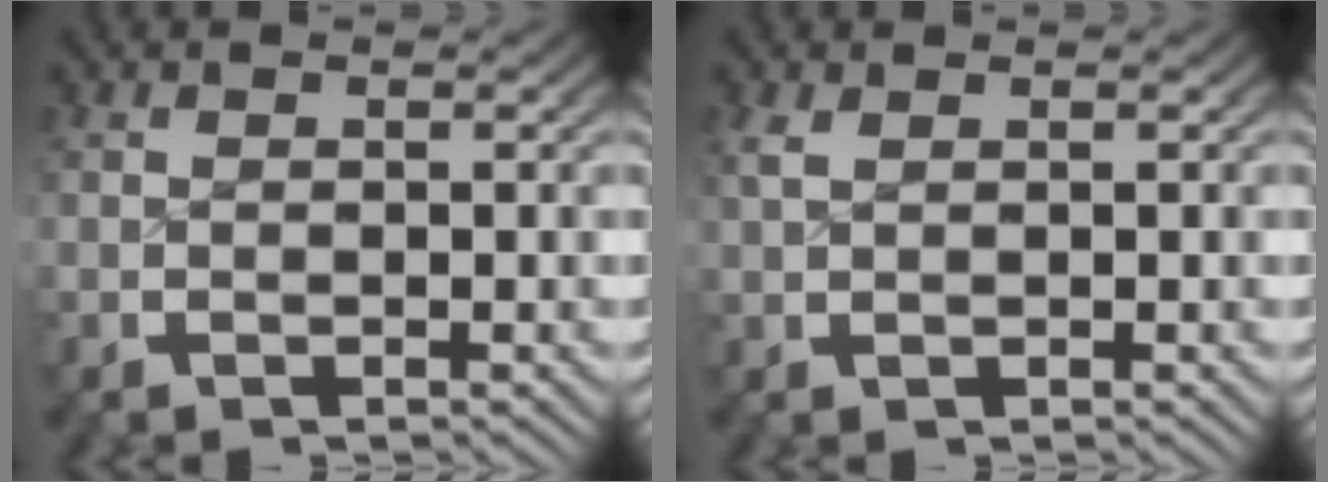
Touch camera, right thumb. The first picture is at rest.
{"total": 1.1, "force": [0.7, 0.5, 0.7], "torque": [-0.019, 0.002, 0.018]}